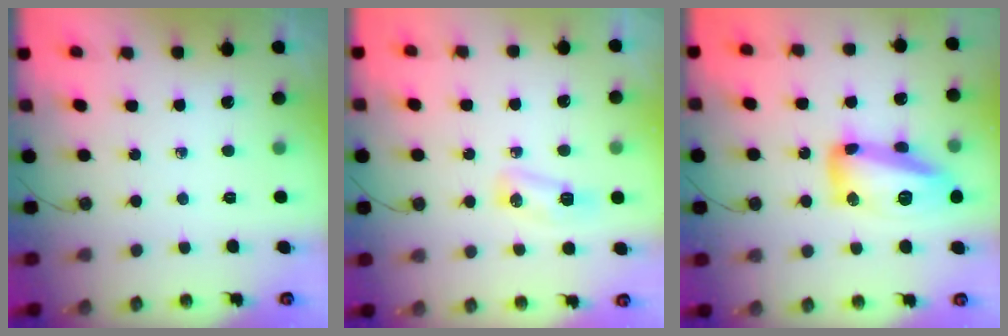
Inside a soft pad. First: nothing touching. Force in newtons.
{"total": 5.5, "press": 5.5, "slide": 0.5}
{"total": 17.1, "press": 17.1, "slide": 0.9}